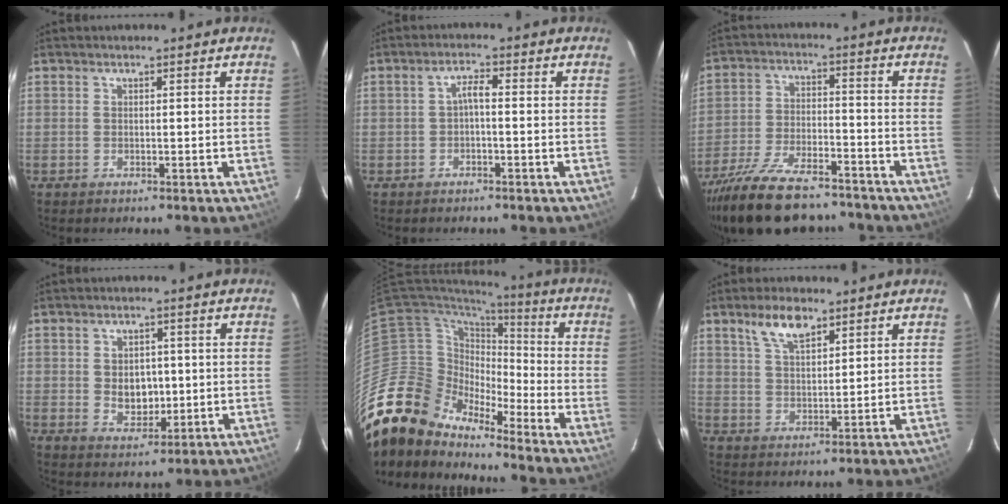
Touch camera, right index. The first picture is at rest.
{"total": 2.1, "force": [-0.6, 0.2, 2.0], "torque": [-0.041, 0.007, -0.013]}
{"total": 20.3, "force": [-16.8, 6.6, 9.3], "torque": [-0.193, -0.022, -0.262]}
{"total": 5.8, "force": [-0.1, 4.5, 3.7], "torque": [-0.062, -0.001, 0.010]}
{"total": 14.6, "force": [-13.5, 5.3, 1.8], "torque": [-0.053, 0.018, -0.265]}
{"total": 6.4, "force": [4.4, 2.3, 4.0], "torque": [-0.073, 0.005, 0.085]}